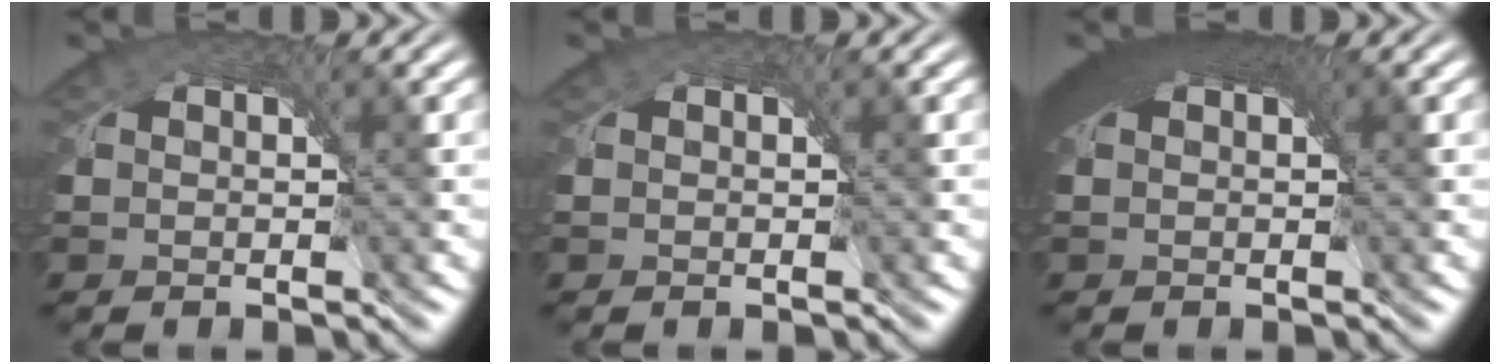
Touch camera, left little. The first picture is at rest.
{"total": 0.0}
{"total": 6.2, "force": [2.0, 3.6, 4.6], "torque": [-0.086, -0.008, 0.030]}